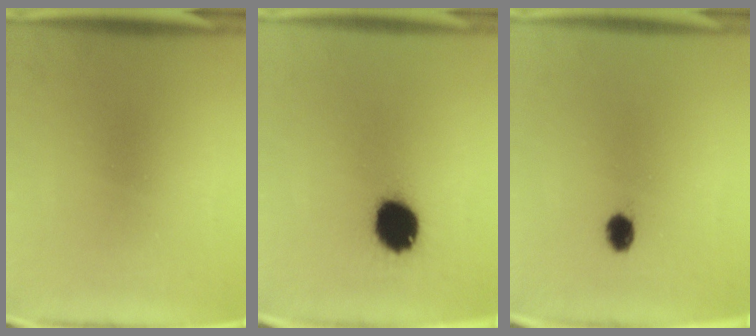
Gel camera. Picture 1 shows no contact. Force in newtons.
{"total": 12.1}
{"total": 2.9}